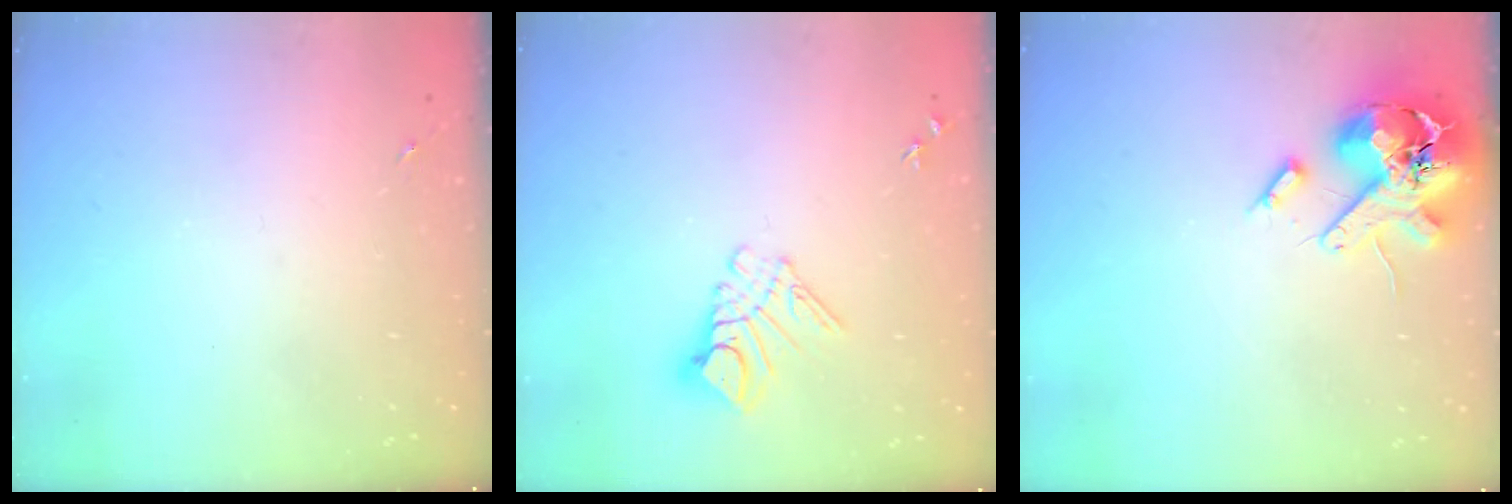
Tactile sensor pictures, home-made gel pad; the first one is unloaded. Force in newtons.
{"total": 9.6, "press": 9.6, "slide": 1.0}
{"total": 16.0, "press": 15.8, "slide": 2.6}